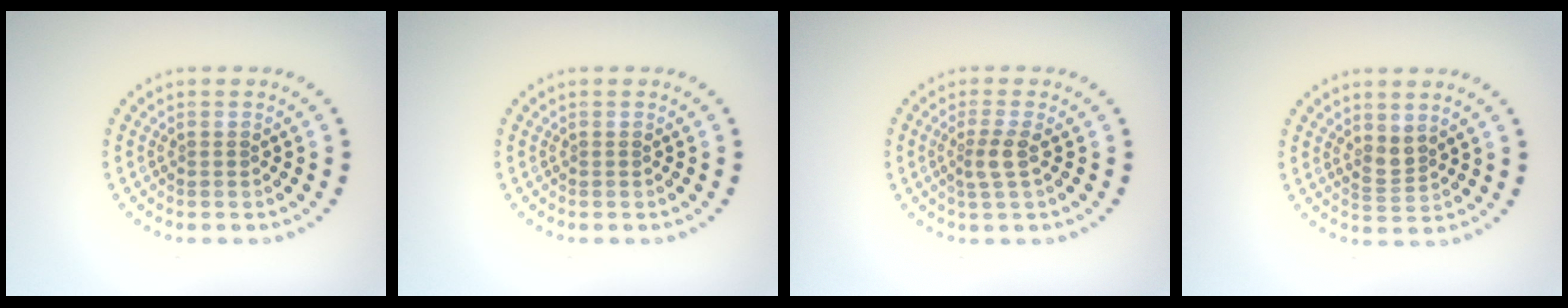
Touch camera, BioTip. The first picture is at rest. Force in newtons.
{"total": 0.0}
{"total": 2.0, "press": 1.6, "slide": 1.2}
{"total": 1.8, "press": 1.5, "slide": 1.1}